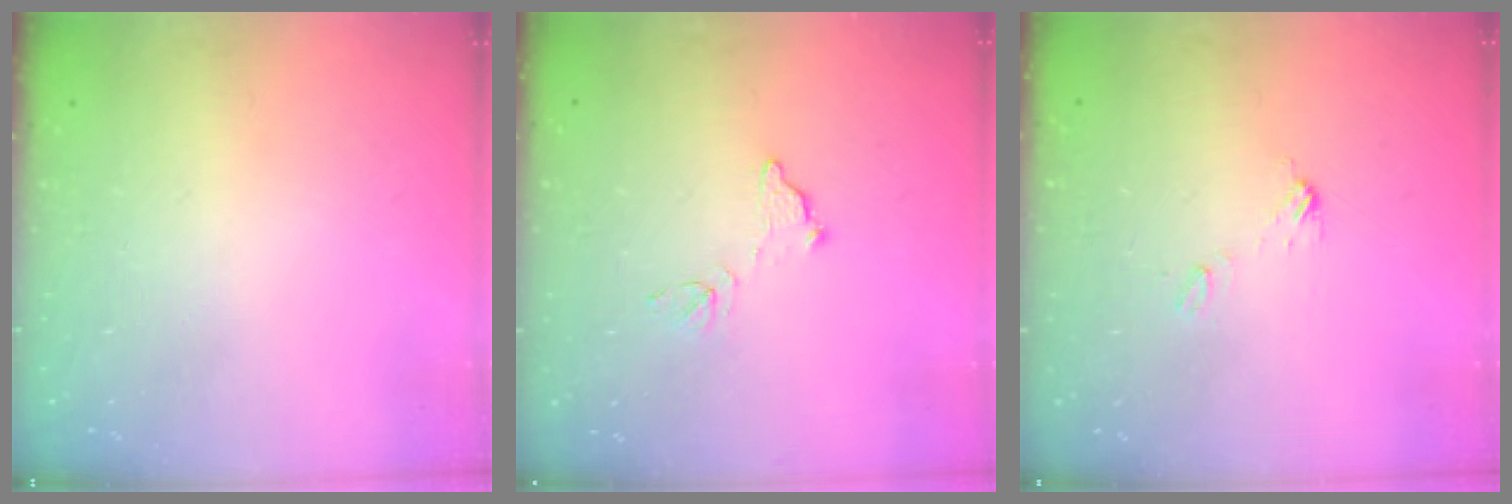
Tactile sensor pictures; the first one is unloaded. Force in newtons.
{"total": 6.8, "press": 6.8, "slide": 0.2}
{"total": 4.6, "press": 4.6, "slide": 0.4}